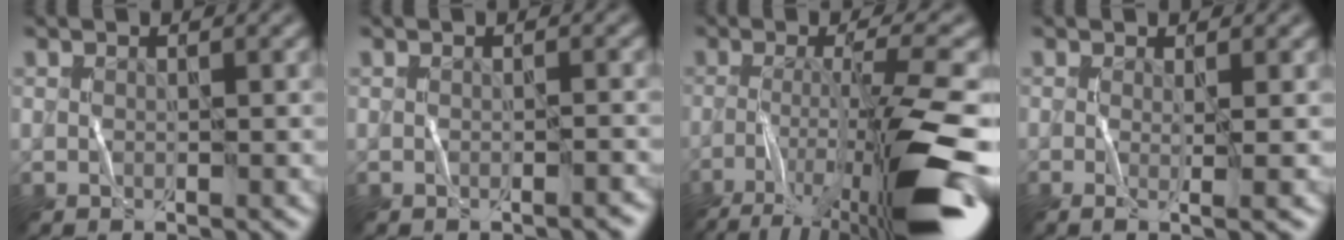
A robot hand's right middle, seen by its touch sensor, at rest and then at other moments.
{"total": 0.8, "force": [-0.6, 0.1, 0.4], "torque": [-0.007, 0.002, -0.008]}
{"total": 12.1, "force": [-5.9, 2.1, 10.4], "torque": [-0.169, -0.001, -0.102]}
{"total": 2.1, "force": [-0.1, 0.4, 2.1], "torque": [-0.037, -0.007, -0.006]}